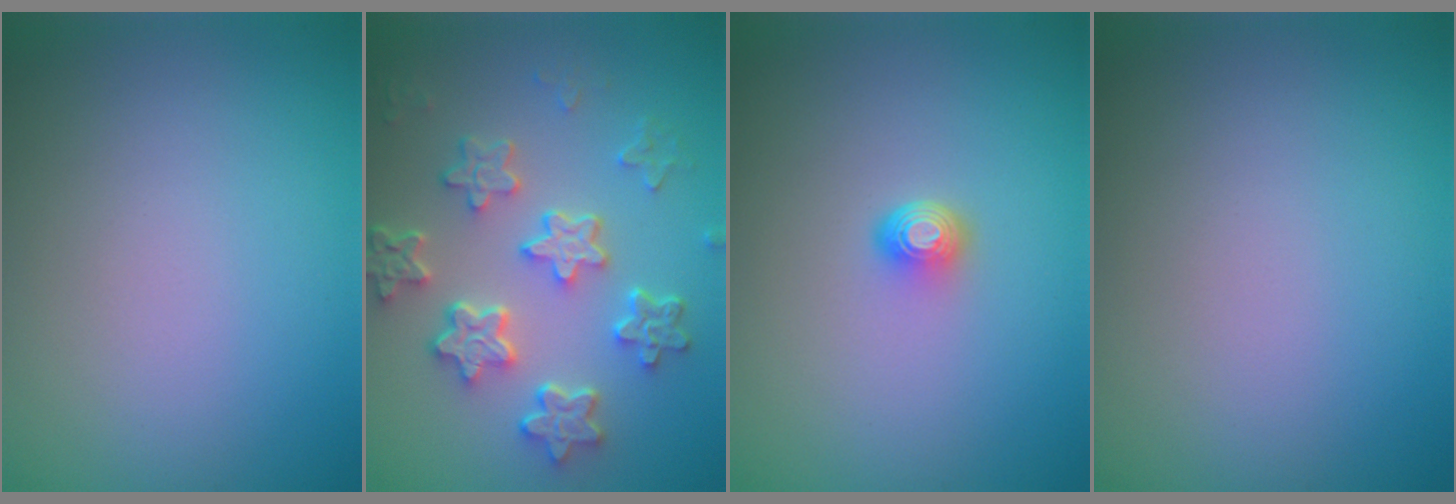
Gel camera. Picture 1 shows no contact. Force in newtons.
{"total": 5.8, "press": 4.6, "slide": 3.6}
{"total": 1.6, "press": 1.1, "slide": 1.1}
{"total": 0.0}